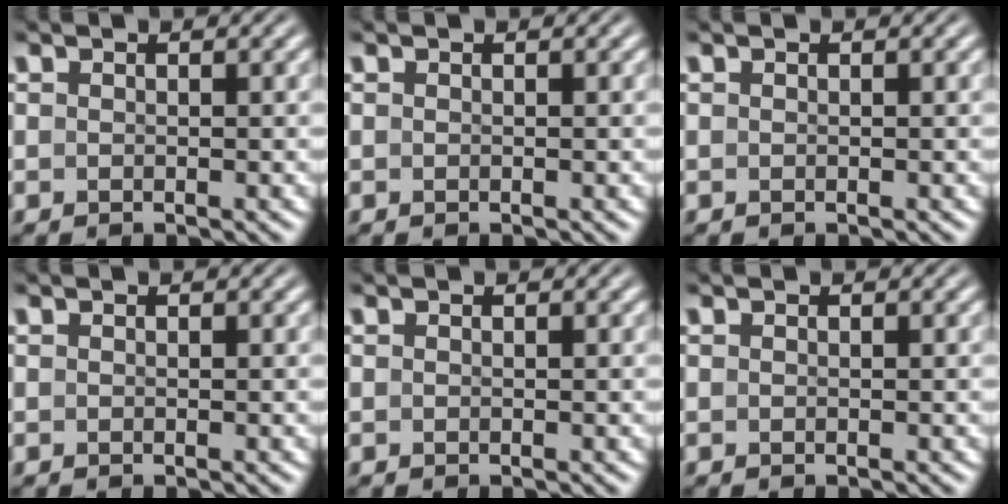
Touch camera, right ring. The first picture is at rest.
{"total": 0.0}
{"total": 0.0}
{"total": 0.0}
{"total": 0.0}
{"total": 0.0}